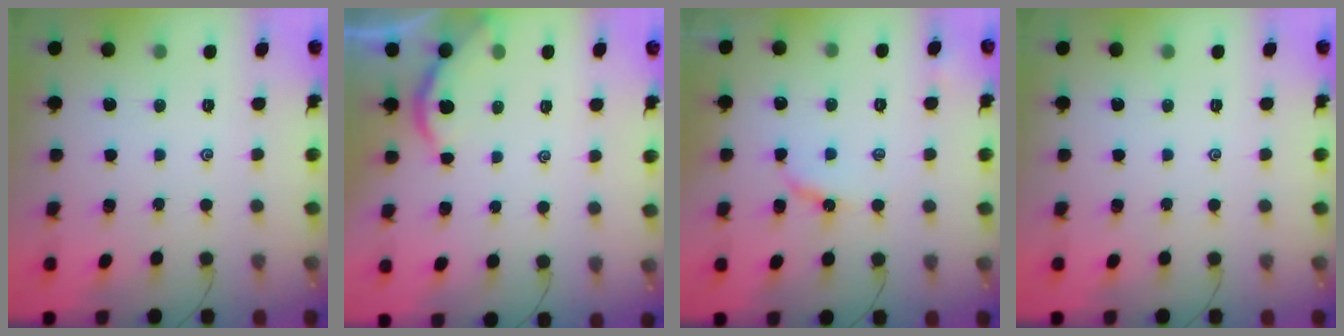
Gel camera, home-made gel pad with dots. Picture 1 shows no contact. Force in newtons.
{"total": 2.4, "press": 2.3, "slide": 0.5}
{"total": 5.3, "press": 5.3, "slide": 0.5}
{"total": 0.0}